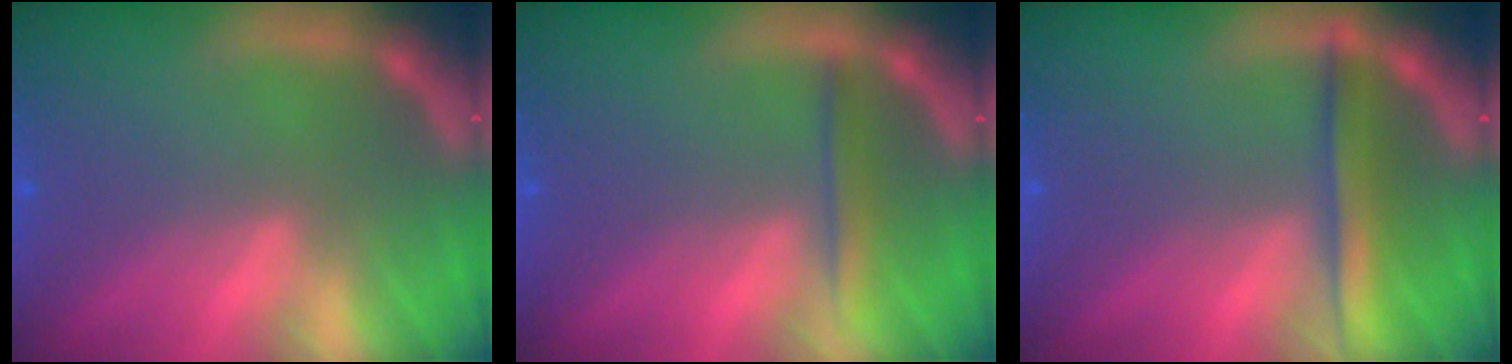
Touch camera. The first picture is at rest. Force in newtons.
{"total": 2.0}
{"total": 3.5}